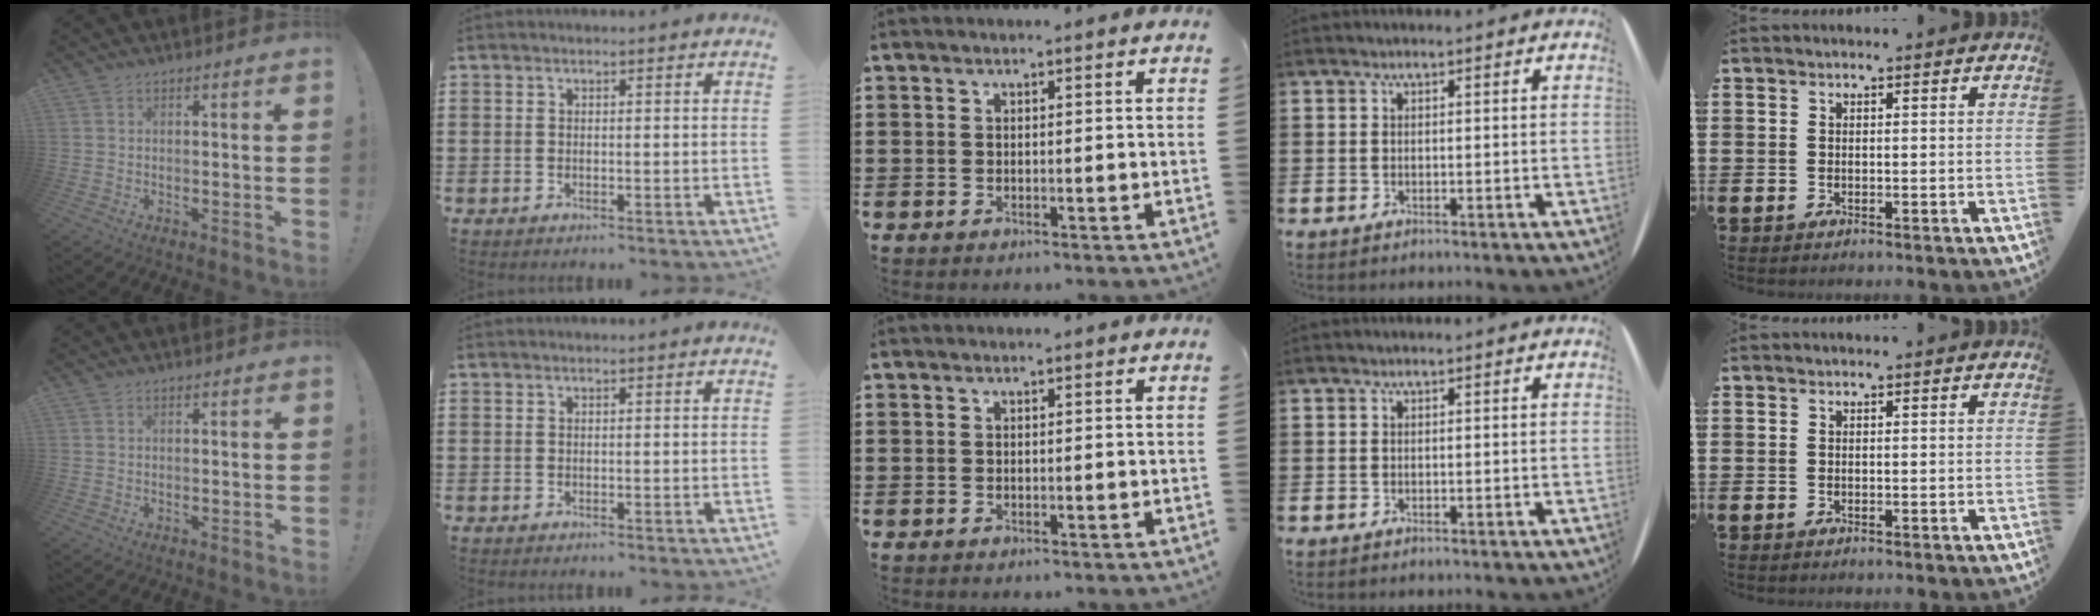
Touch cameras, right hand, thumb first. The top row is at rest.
{}